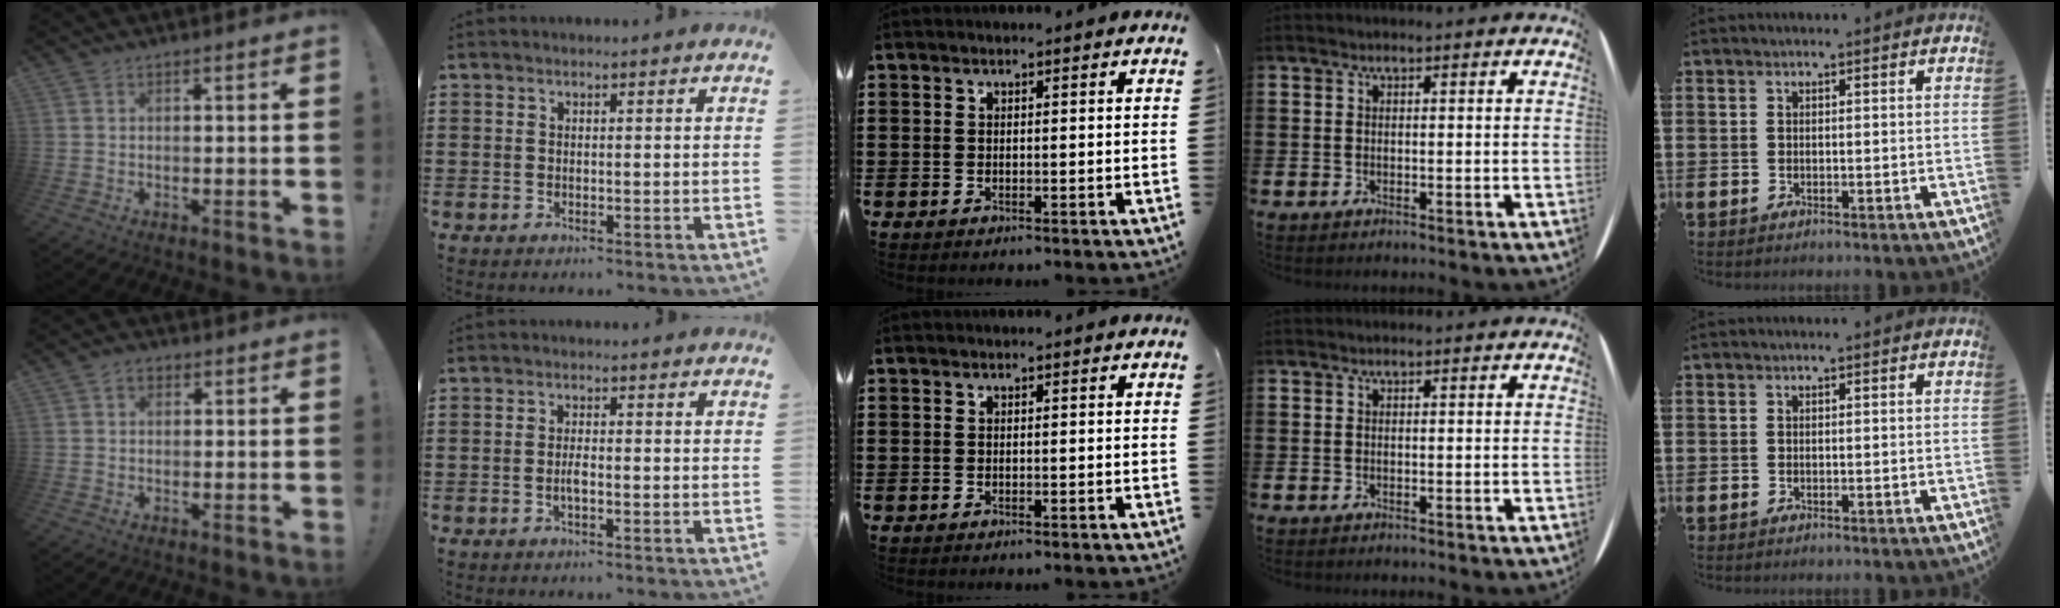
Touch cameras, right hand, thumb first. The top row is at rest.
{"thumb": {"total": 2.5, "force": [0.9, 1.8, 1.4], "torque": [-0.019, 0.000, 0.014]}, "index": {"total": 1.7, "force": [-0.5, 0.5, 1.6], "torque": [-0.038, -0.001, -0.012]}}